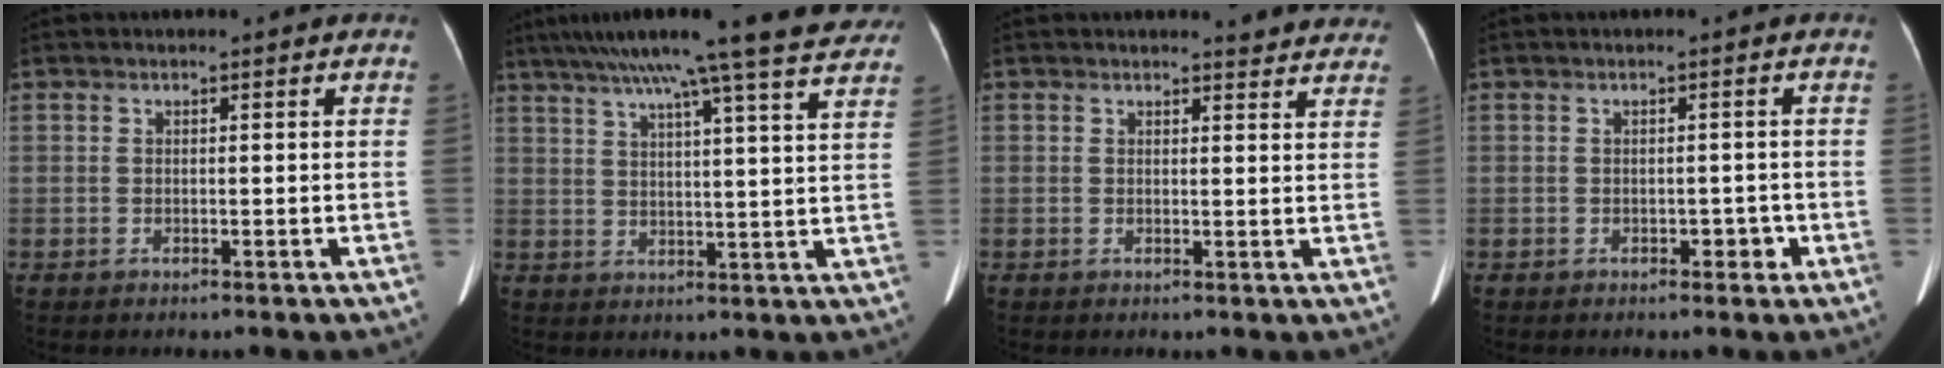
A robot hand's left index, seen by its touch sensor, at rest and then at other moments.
{"total": 24.7, "force": [20.6, 0.7, 13.6], "torque": [-0.221, 0.004, 0.264]}
{"total": 6.0, "force": [5.7, 1.4, 0.9], "torque": [0.006, -0.013, 0.037]}
{"total": 1.8, "force": [-1.0, 1.1, 1.0], "torque": [-0.011, -0.001, -0.013]}